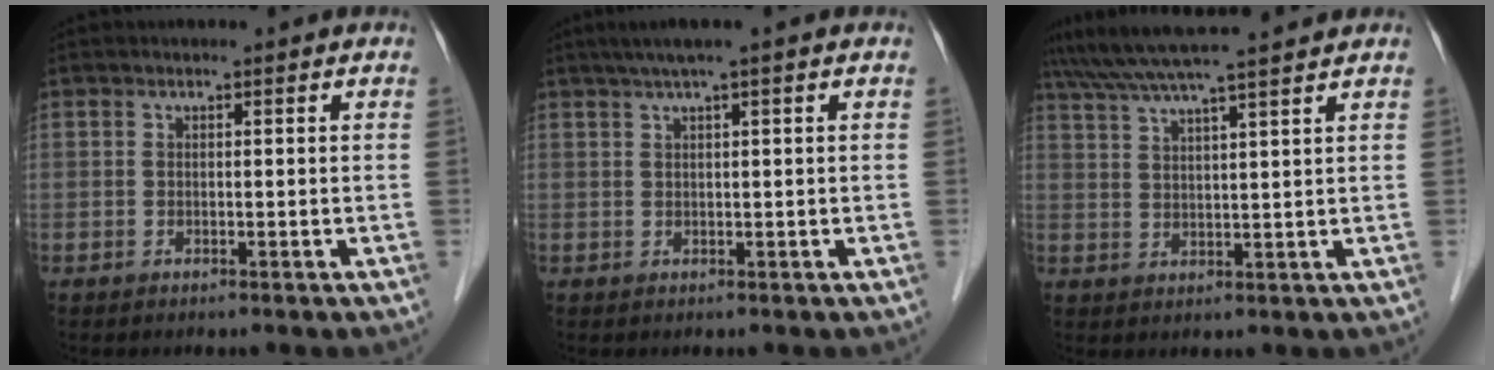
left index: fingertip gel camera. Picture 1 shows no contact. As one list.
[{"total": 3.7, "force": [2.4, -0.6, 2.7], "torque": [-0.052, 0.019, 0.045]}, {"total": 11.6, "force": [10.3, -0.9, 5.4], "torque": [-0.100, 0.030, 0.154]}]